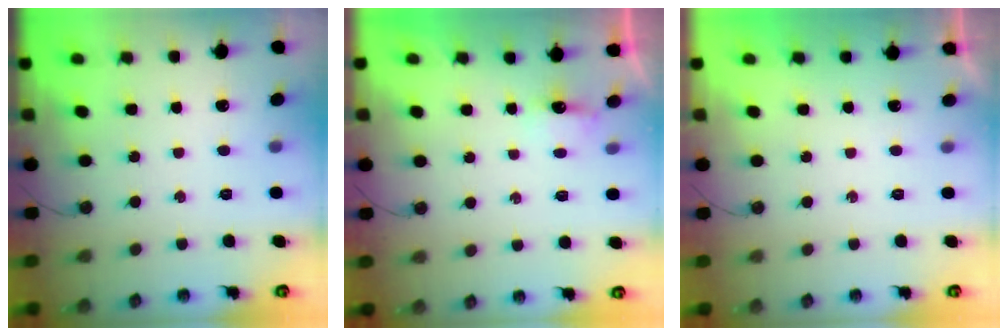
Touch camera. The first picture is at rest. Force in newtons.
{"total": 2.6, "press": 2.6, "slide": 0.4}
{"total": 0.0}